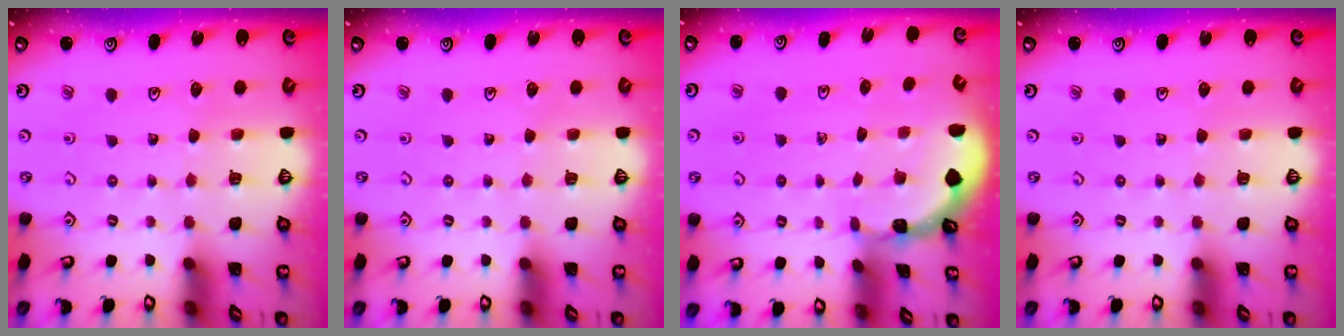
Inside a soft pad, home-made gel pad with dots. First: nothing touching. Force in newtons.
{"total": 0.0}
{"total": 0.7, "press": 0.6, "slide": 0.1}
{"total": 0.0}